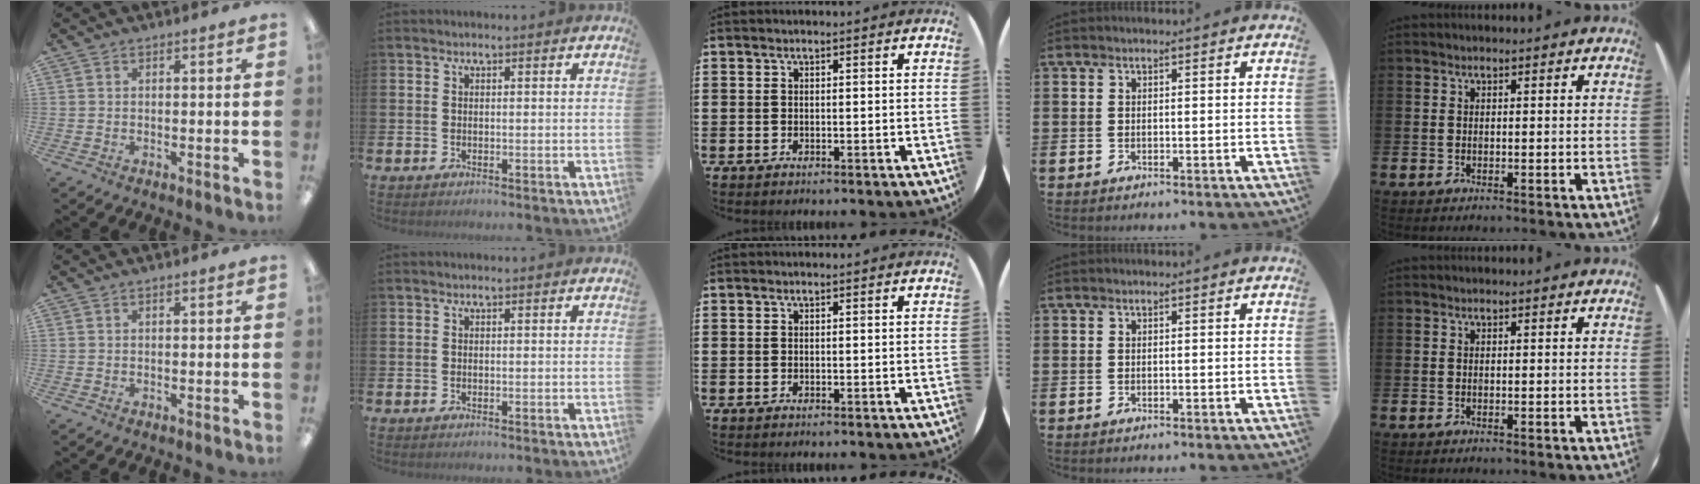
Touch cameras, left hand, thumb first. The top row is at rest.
{}